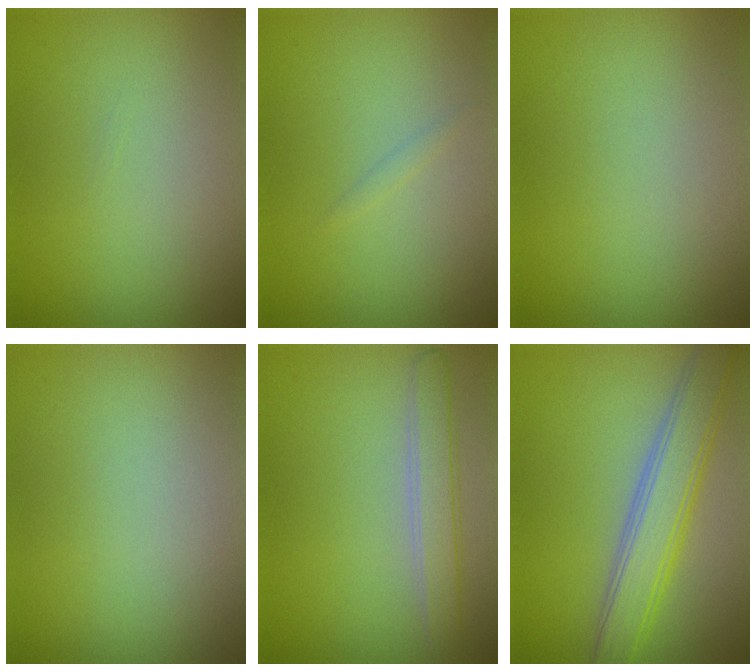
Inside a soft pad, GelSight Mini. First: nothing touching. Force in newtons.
{"total": 0.5, "press": 0.5, "slide": 0.0}
{"total": 0.0}
{"total": 0.0}
{"total": 2.6, "press": 2.6, "slide": 0.1}
{"total": 5.1, "press": 5.1, "slide": 0.1}